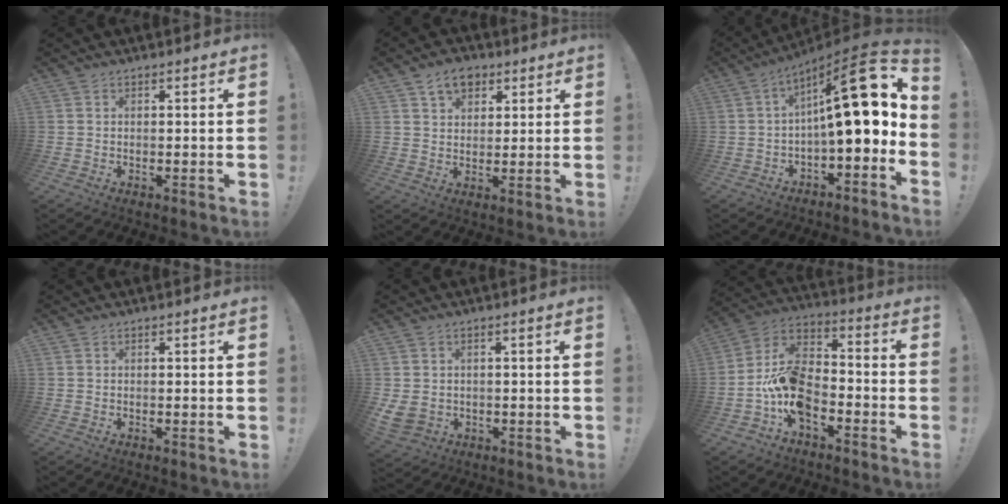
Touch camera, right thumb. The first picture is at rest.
{"total": 7.5, "force": [4.2, 5.2, 3.4], "torque": [-0.049, -0.010, 0.078]}
{"total": 19.3, "force": [2.9, 5.0, 18.4], "torque": [-0.280, -0.013, 0.044]}
{"total": 0.0}
{"total": 4.2, "force": [0.3, 3.5, 2.3], "torque": [-0.054, -0.006, 0.007]}
{"total": 14.0, "force": [-6.7, 8.3, 9.1], "torque": [-0.189, 0.034, -0.113]}